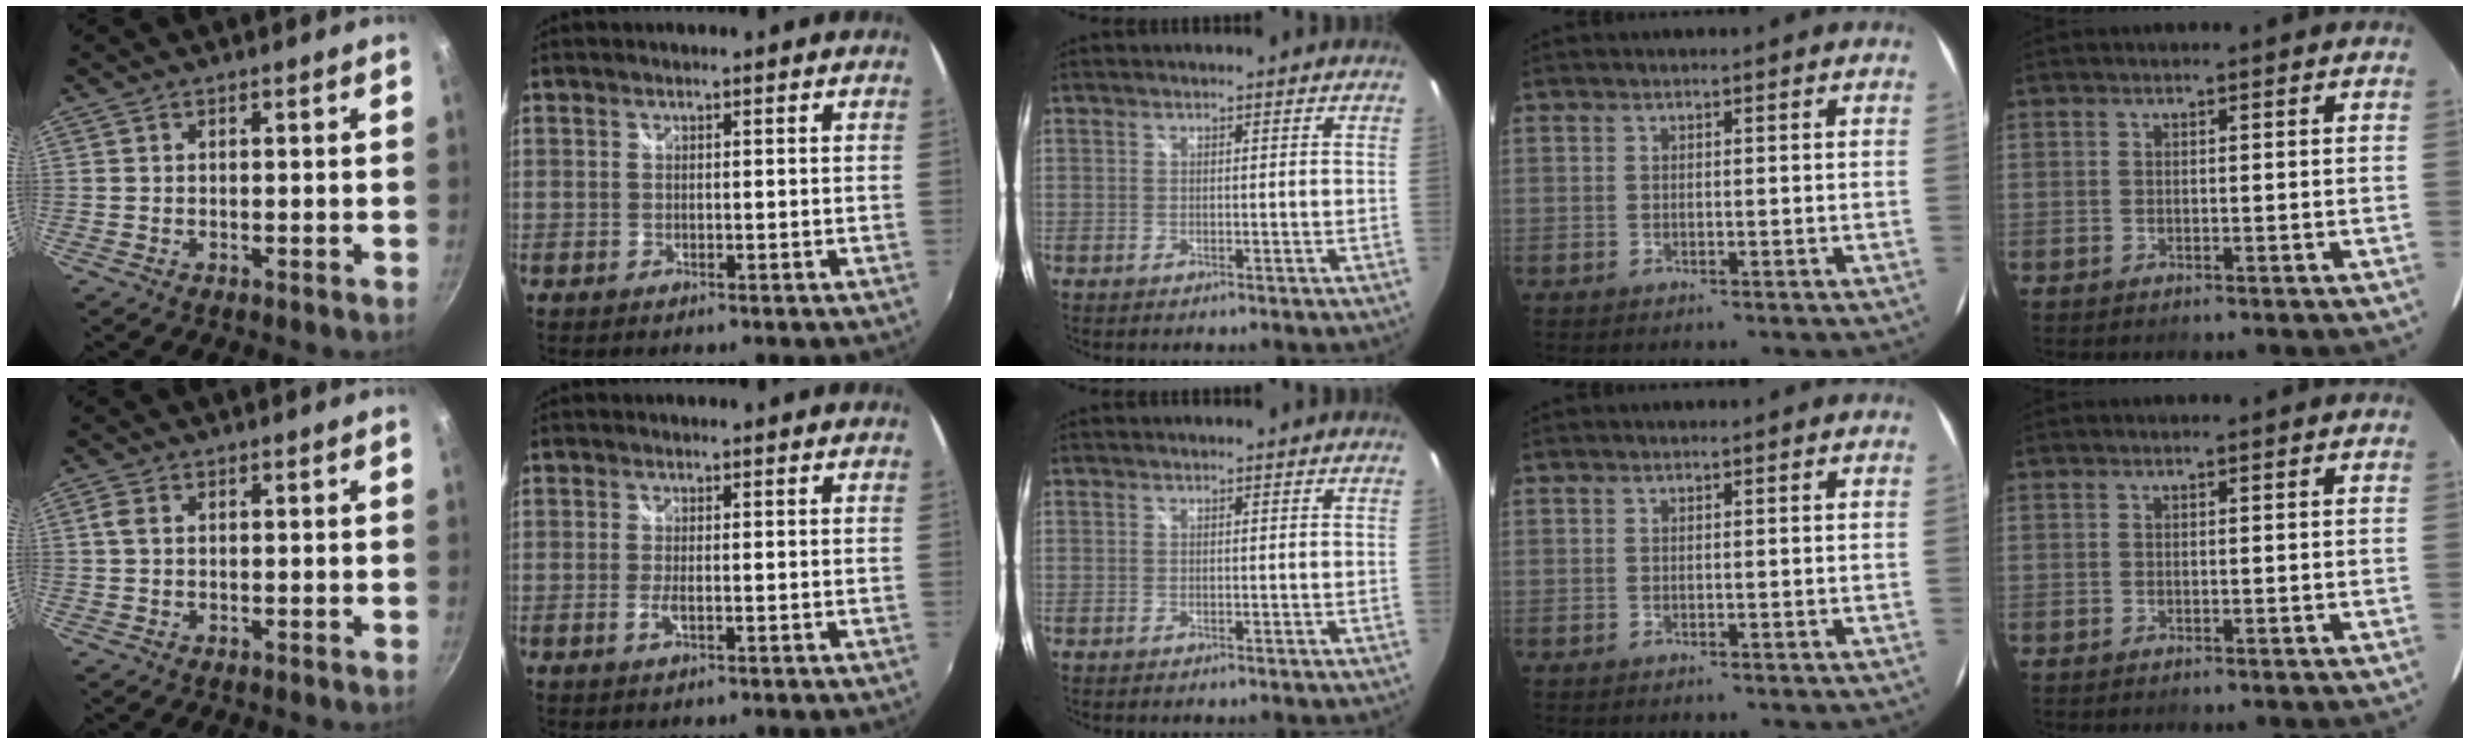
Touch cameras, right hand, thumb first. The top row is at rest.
{"thumb": {"total": 1.9, "force": [0.4, 1.1, 1.4], "torque": [-0.033, 0.004, 0.008]}, "index": {"total": 2.0, "force": [-0.6, 0.3, 1.9], "torque": [-0.039, -0.004, -0.010]}}